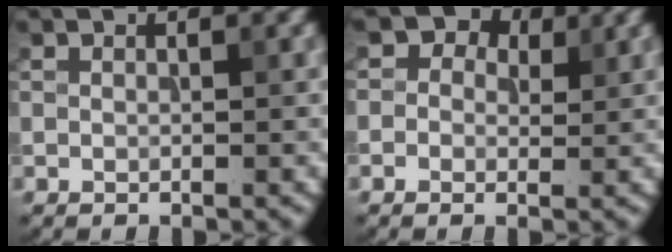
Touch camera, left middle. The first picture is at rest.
{"total": 4.1, "force": [1.6, 3.2, 1.9], "torque": [-0.010, 0.004, -0.012]}